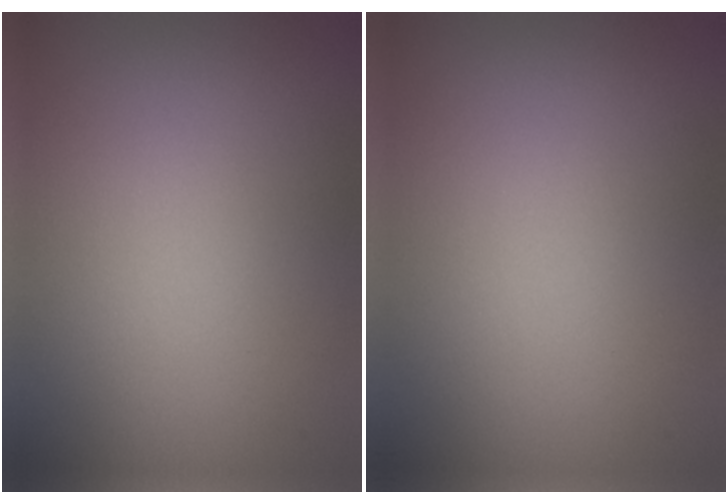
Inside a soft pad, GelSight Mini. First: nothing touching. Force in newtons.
{"total": 0.0}